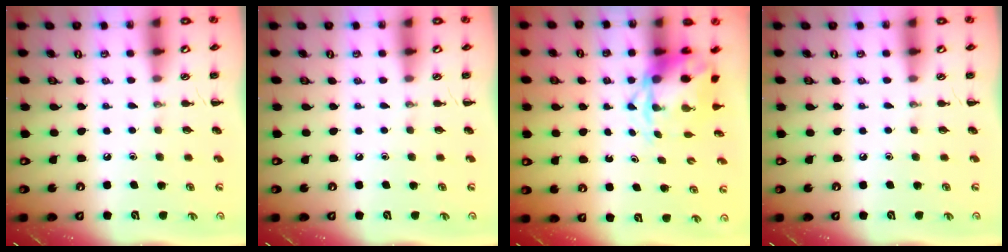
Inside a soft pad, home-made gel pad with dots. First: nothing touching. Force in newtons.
{"total": 0.0}
{"total": 5.4, "press": 5.4, "slide": 0.7}
{"total": 0.0}